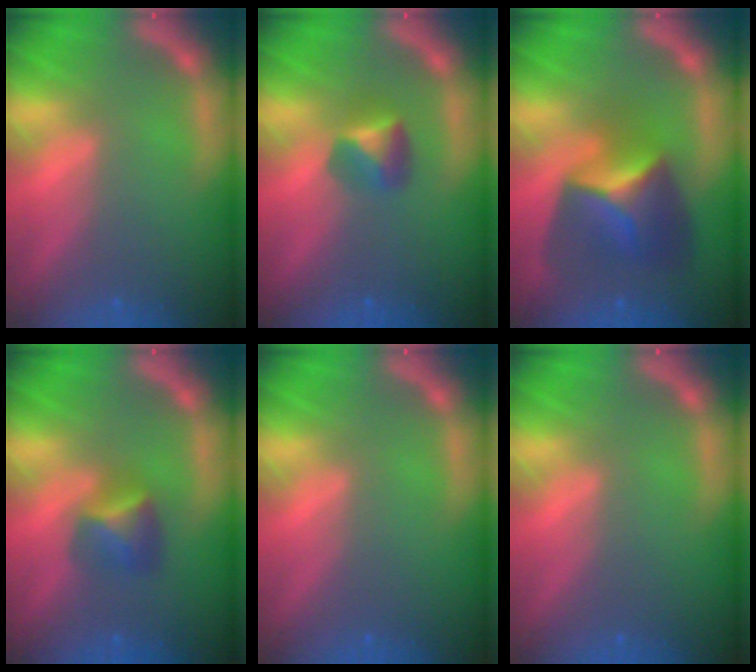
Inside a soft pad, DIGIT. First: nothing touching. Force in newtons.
{"total": 2.4}
{"total": 6.9}
{"total": 2.9}
{"total": 0.0}
{"total": 0.0}